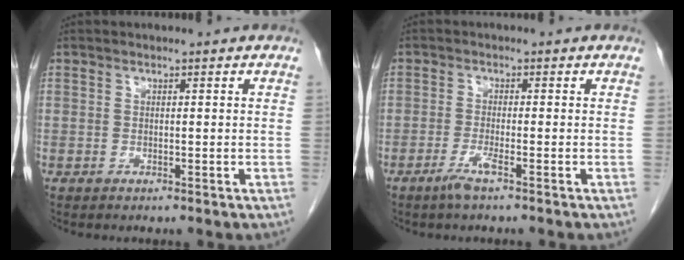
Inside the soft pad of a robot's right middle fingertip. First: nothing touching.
{"total": 2.5, "force": [-1.6, -0.3, 1.9], "torque": [-0.044, -0.006, -0.034]}